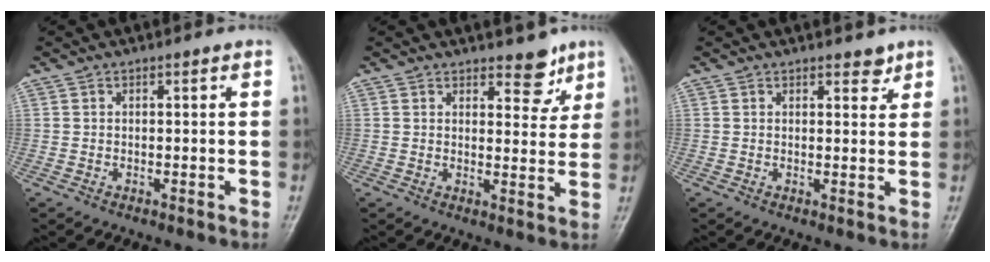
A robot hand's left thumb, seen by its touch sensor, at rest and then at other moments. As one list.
[{"total": 5.0, "force": [3.5, 2.6, 2.5], "torque": [0.002, -0.021, 0.045]}, {"total": 2.0, "force": [1.5, 1.1, 0.9], "torque": [0.006, -0.007, 0.018]}]